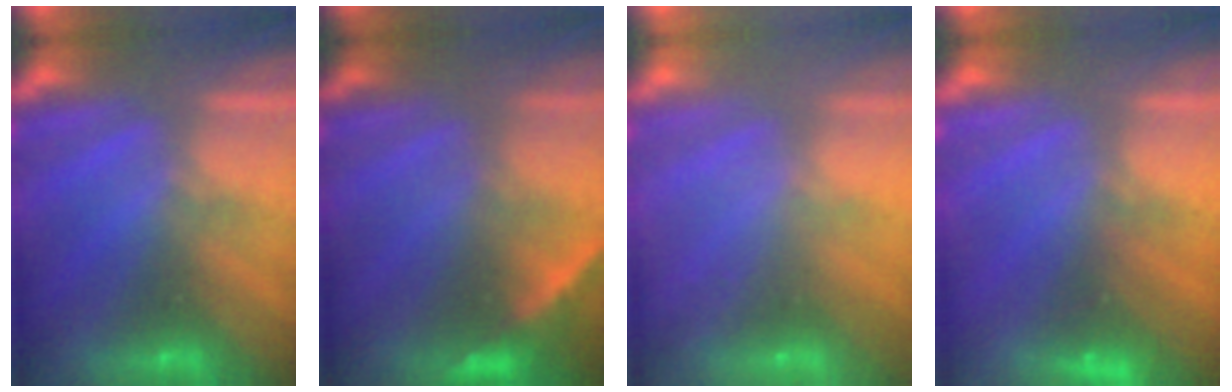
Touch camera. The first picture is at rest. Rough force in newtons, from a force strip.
{"total": 2.2}
{"total": 2.3}
{"total": 2.4}